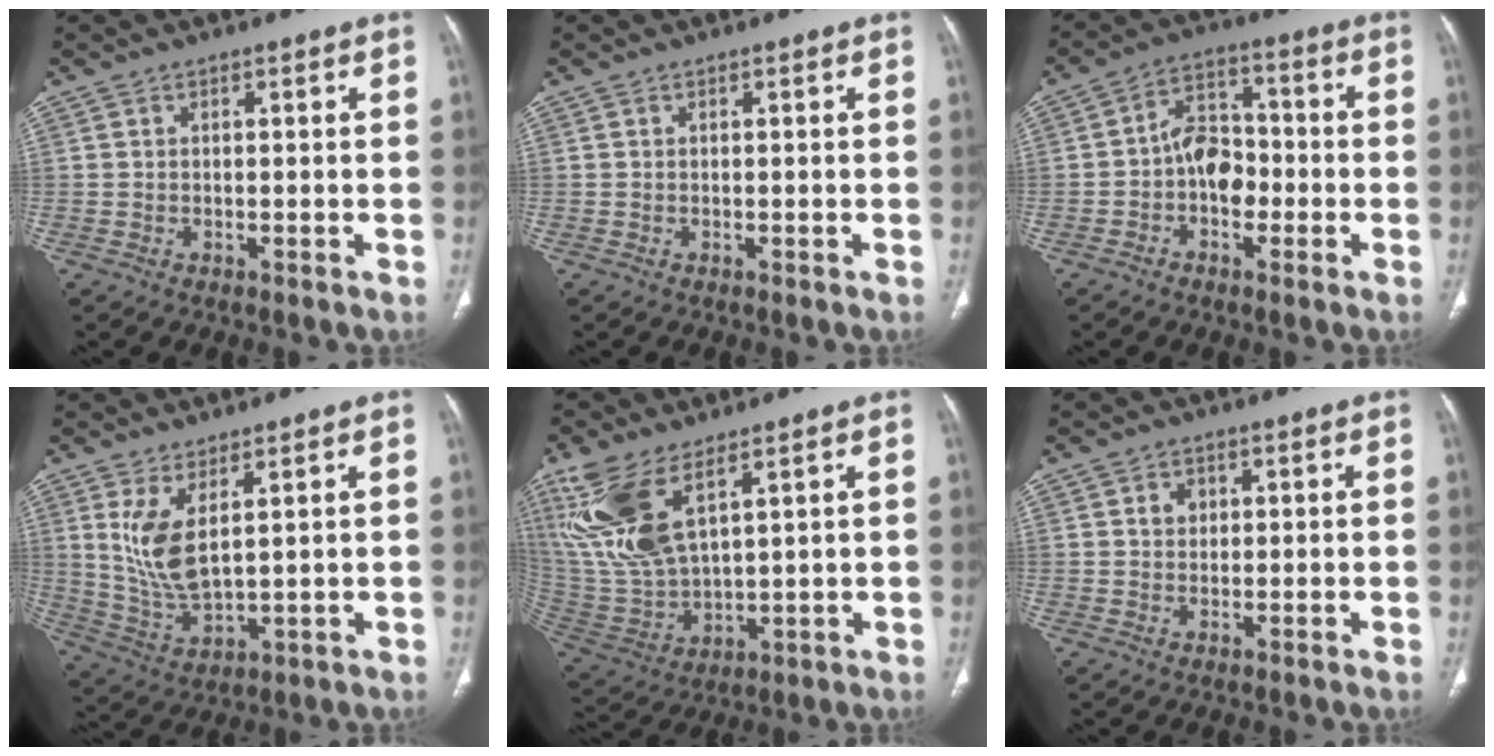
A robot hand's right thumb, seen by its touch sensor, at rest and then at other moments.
{"total": 0.0}
{"total": 8.2, "force": [-1.7, 5.5, 5.8], "torque": [-0.066, 0.029, -0.041]}
{"total": 9.1, "force": [3.2, 3.6, 7.7], "torque": [-0.157, -0.029, 0.081]}
{"total": 16.2, "force": [8.1, 7.0, 12.1], "torque": [-0.262, -0.027, 0.181]}
{"total": 2.3, "force": [0.7, 2.0, 1.0], "torque": [-0.005, -0.001, 0.012]}